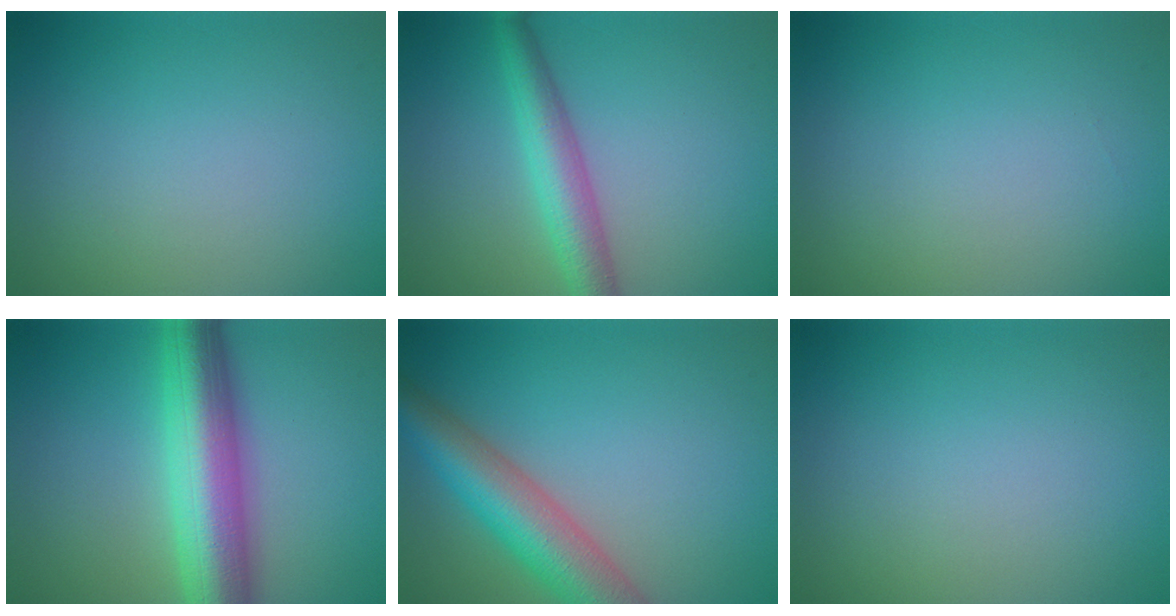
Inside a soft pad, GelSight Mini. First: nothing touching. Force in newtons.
{"total": 4.3, "press": 4.3, "slide": 0.1}
{"total": 0.0}
{"total": 9.7, "press": 9.7, "slide": 0.2}
{"total": 7.4, "press": 7.4, "slide": 0.3}
{"total": 0.0}